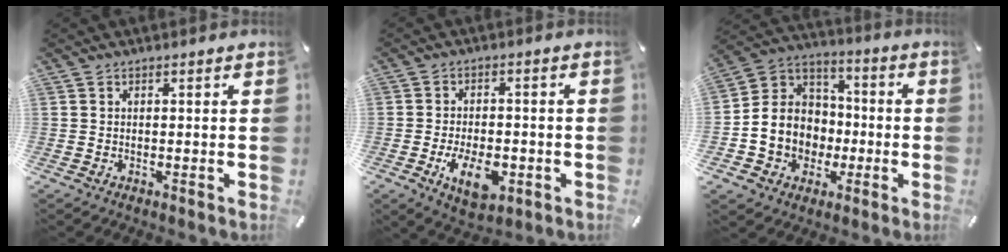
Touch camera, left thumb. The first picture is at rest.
{"total": 9.2, "force": [-3.2, 5.3, 6.9], "torque": [-0.127, -0.001, -0.057]}
{"total": 12.1, "force": [-3.4, 11.2, 3.1], "torque": [-0.082, 0.015, -0.055]}